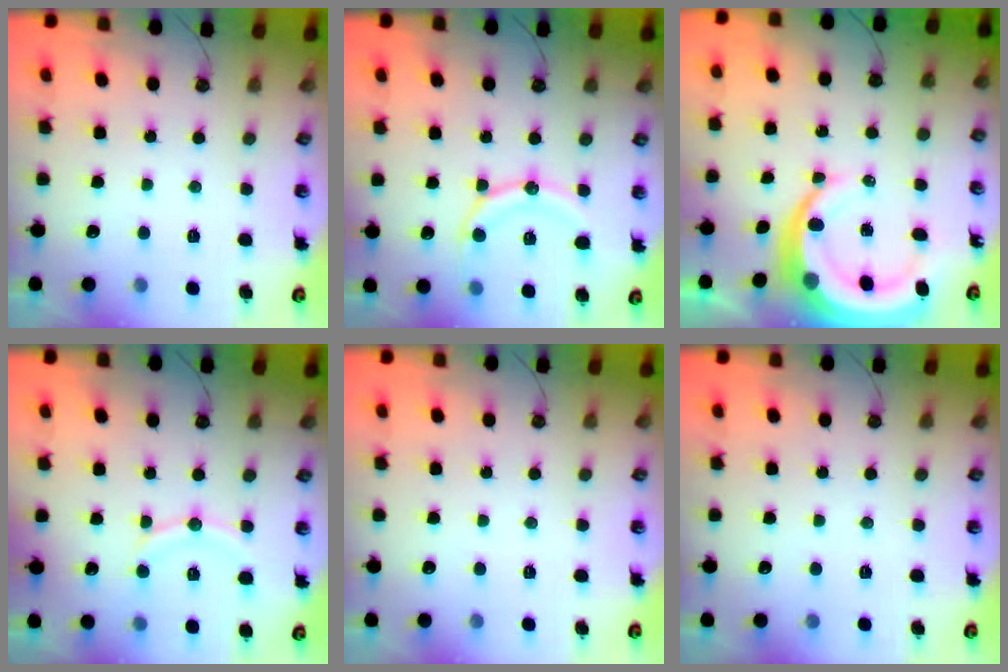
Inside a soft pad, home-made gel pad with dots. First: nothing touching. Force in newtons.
{"total": 12.1, "press": 12.0, "slide": 1.5}
{"total": 12.7, "press": 12.6, "slide": 1.5}
{"total": 10.7, "press": 10.7, "slide": 1.0}
{"total": 0.0}
{"total": 0.0}